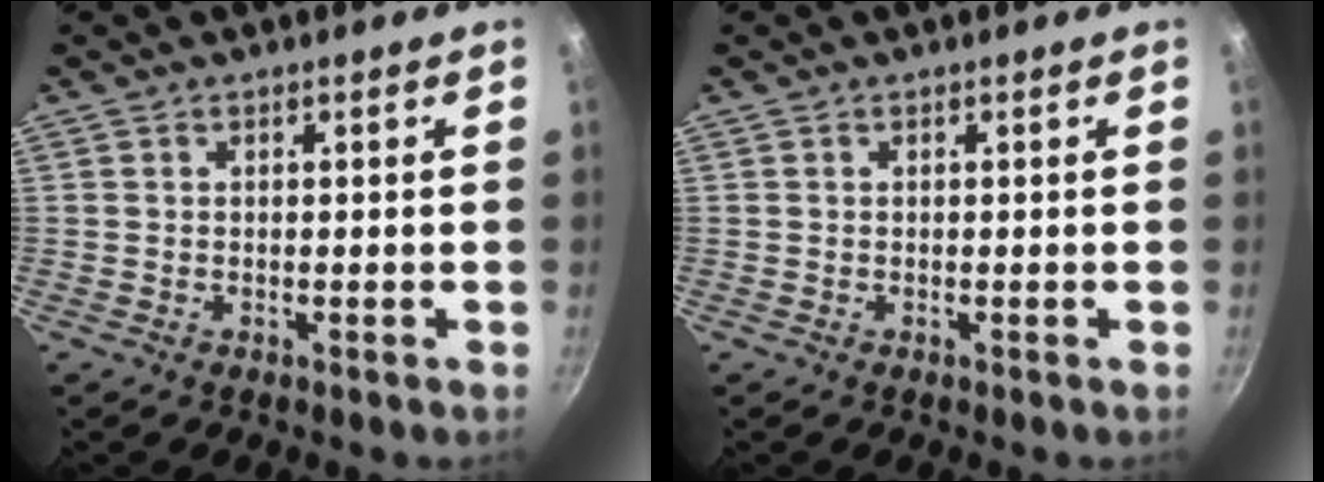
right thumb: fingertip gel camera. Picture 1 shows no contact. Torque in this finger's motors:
{"motor_torque": [-0.05, 0.15, -0.07, -0.15, 0.05]}